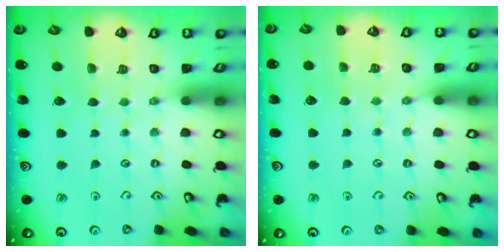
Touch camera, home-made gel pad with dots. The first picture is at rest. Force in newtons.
{"total": 4.8, "press": 4.7, "slide": 0.6}